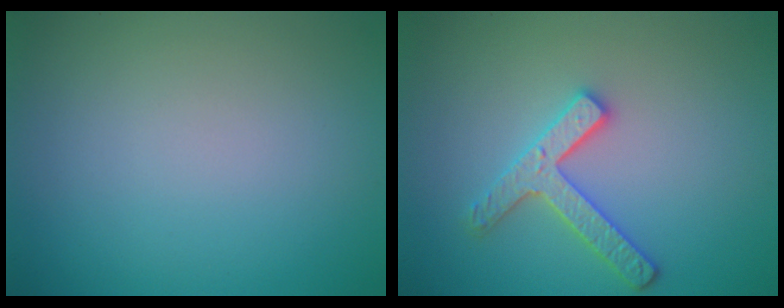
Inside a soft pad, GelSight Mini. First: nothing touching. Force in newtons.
{"total": 3.2, "press": 3.0, "slide": 0.9}